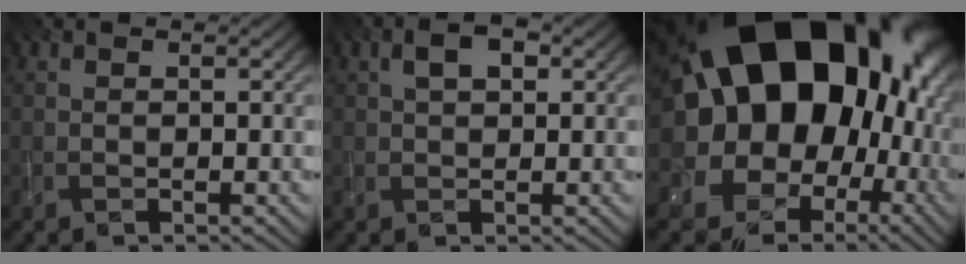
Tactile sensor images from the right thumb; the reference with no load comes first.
{"total": 3.2, "force": [0.9, 1.8, 2.5], "torque": [-0.044, 0.005, 0.013]}
{"total": 24.5, "force": [4.2, 19.1, 14.8], "torque": [-0.253, -0.010, 0.060]}